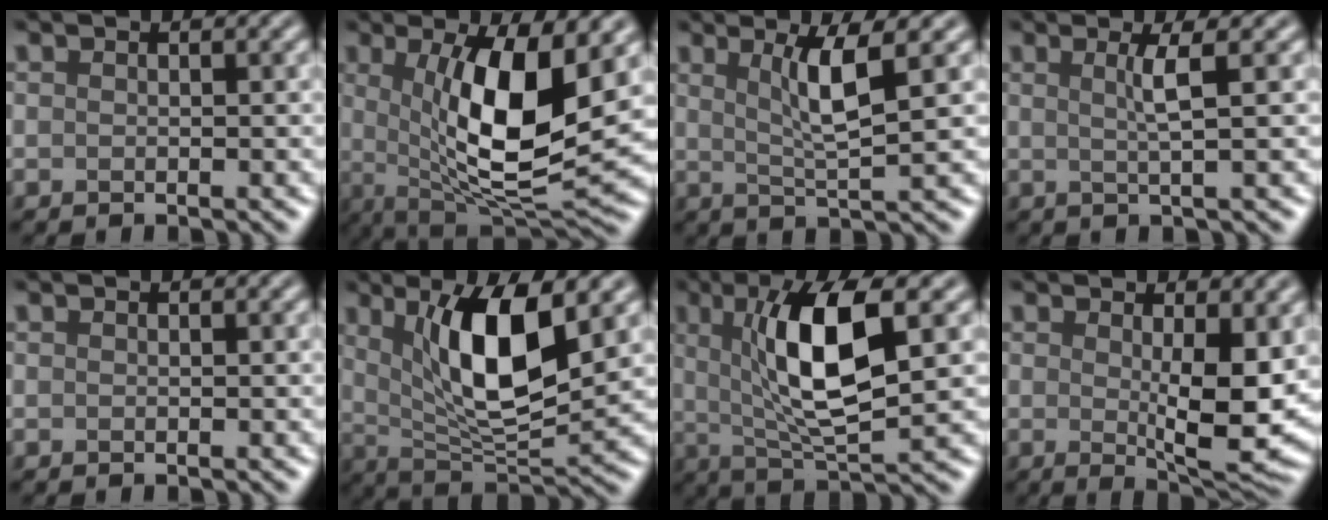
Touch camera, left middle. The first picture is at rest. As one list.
[{"total": 10.7, "force": [1.6, 3.3, 10.1], "torque": [-0.159, -0.012, 0.032]}, {"total": 4.3, "force": [1.5, 0.6, 4.0], "torque": [-0.073, -0.002, 0.031]}, {"total": 2.5, "force": [0.6, 0.4, 2.4], "torque": [-0.043, 0.002, 0.007]}, {"total": 0.0}, {"total": 8.9, "force": [2.7, 2.8, 8.0], "torque": [-0.136, -0.015, 0.051]}, {"total": 8.8, "force": [2.0, 2.4, 8.2], "torque": [-0.139, -0.005, 0.037]}, {"total": 6.2, "force": [0.6, 1.6, 6.0], "torque": [-0.095, -0.018, 0.019]}]